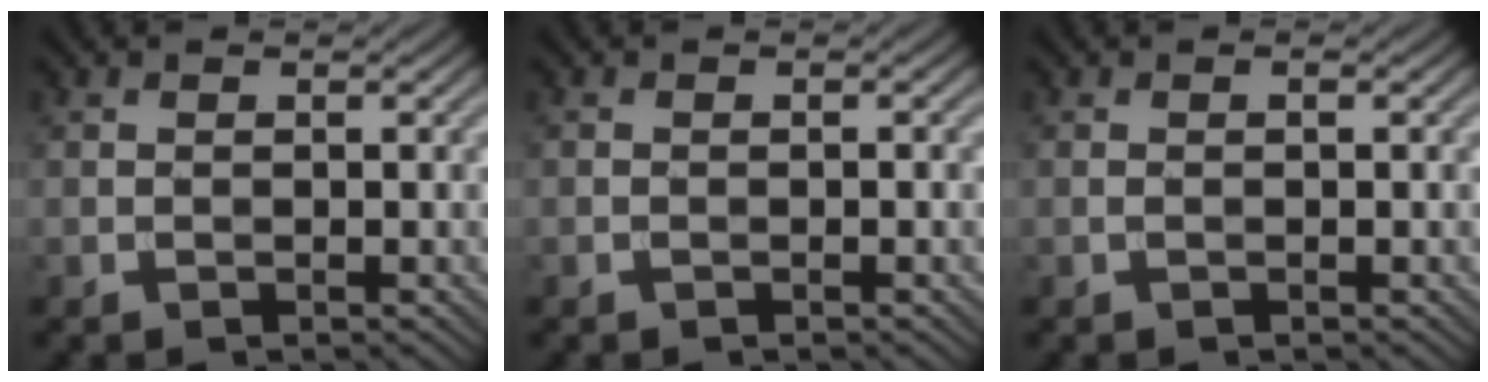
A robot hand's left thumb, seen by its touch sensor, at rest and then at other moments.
{"total": 0.6, "force": [-0.4, 0.1, 0.5], "torque": [-0.008, 0.002, -0.006]}
{"total": 0.6, "force": [0.0, 0.0, 0.6], "torque": [-0.011, 0.002, -0.002]}